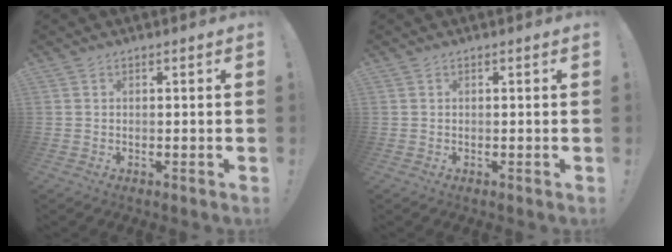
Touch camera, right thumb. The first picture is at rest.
{"total": 0.0}